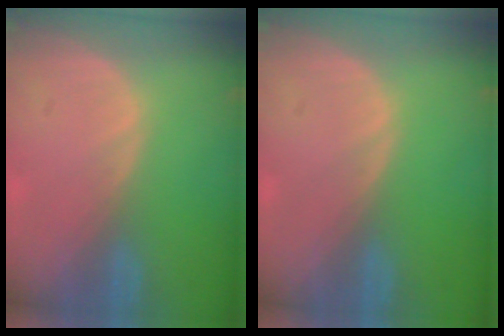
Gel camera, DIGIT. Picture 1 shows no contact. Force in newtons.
{"total": 0.0}